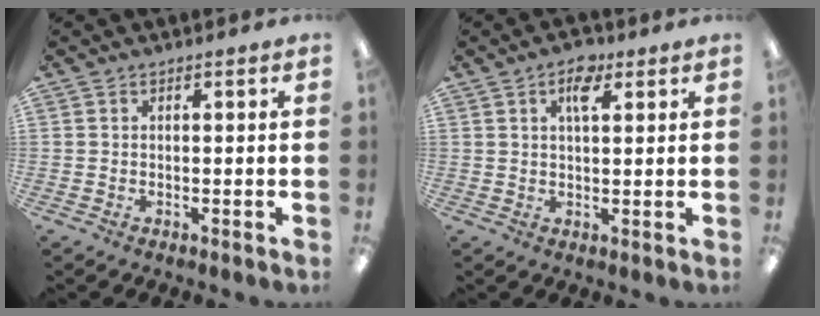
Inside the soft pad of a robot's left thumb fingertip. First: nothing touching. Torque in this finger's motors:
{"motor_torque": [-0.25, -0.08, -0.21, -0.03, 0.09]}